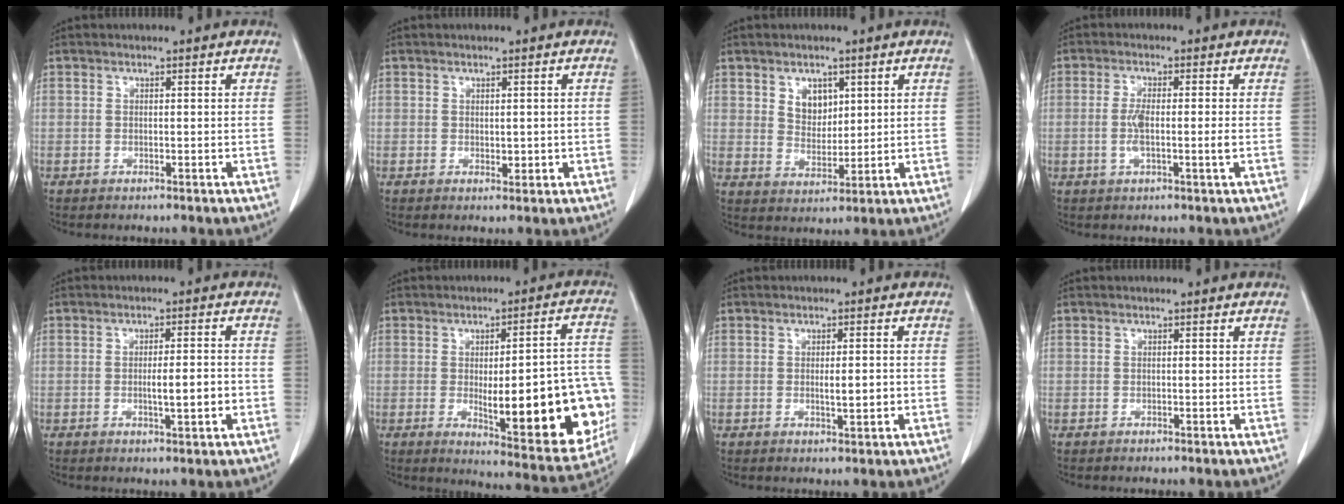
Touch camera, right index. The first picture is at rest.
{"total": 1.5, "force": [0.1, 0.9, 1.2], "torque": [-0.013, -0.003, 0.006]}
{"total": 4.4, "force": [2.1, 3.0, 2.5], "torque": [-0.040, 0.000, 0.044]}
{"total": 4.2, "force": [-0.6, 0.4, 4.2], "torque": [-0.086, -0.004, -0.012]}
{"total": 4.4, "force": [-1.0, 0.3, 4.2], "torque": [-0.069, -0.004, -0.011]}
{"total": 20.9, "force": [-3.9, 5.1, 19.9], "torque": [-0.187, 0.015, -0.026]}
{"total": 2.8, "force": [-0.3, 0.5, 2.7], "torque": [-0.045, -0.003, -0.002]}
{"total": 0.0}